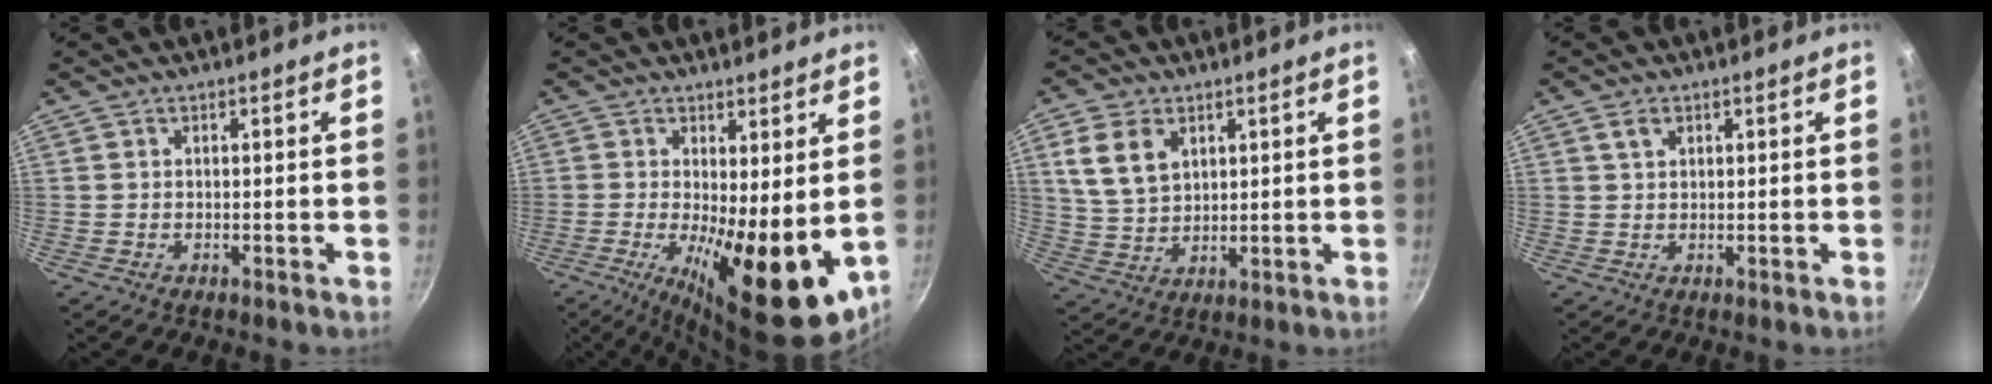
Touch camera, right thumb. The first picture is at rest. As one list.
[{"total": 15.6, "force": [-0.9, 5.6, 14.5], "torque": [-0.198, -0.024, -0.003]}, {"total": 9.0, "force": [3.4, 6.3, 5.4], "torque": [-0.088, -0.014, 0.074]}, {"total": 2.1, "force": [1.1, 1.4, 1.2], "torque": [-0.016, 0.000, 0.021]}]